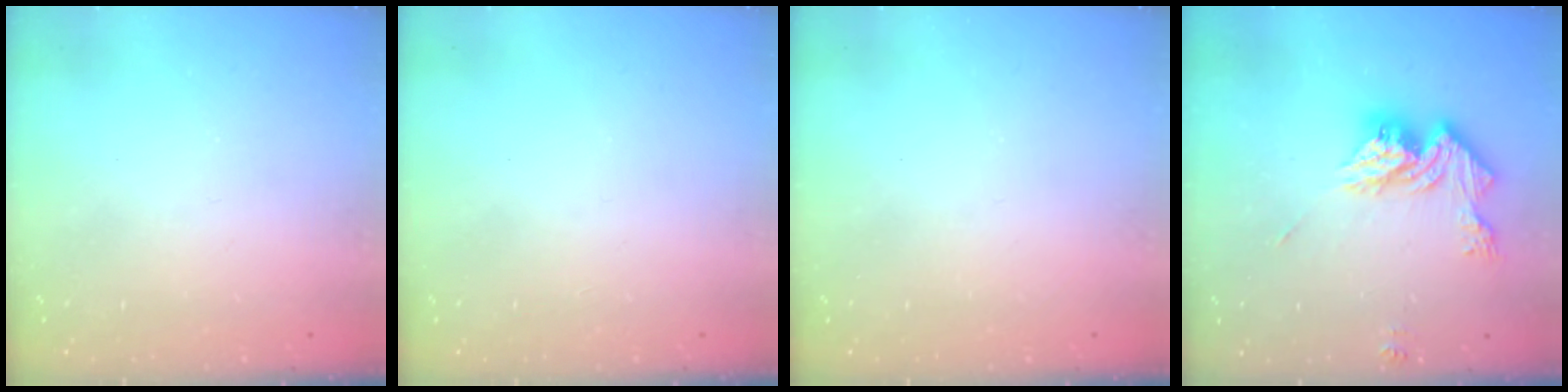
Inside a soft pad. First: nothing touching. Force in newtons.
{"total": 0.0}
{"total": 0.0}
{"total": 14.0, "press": 13.9, "slide": 1.2}